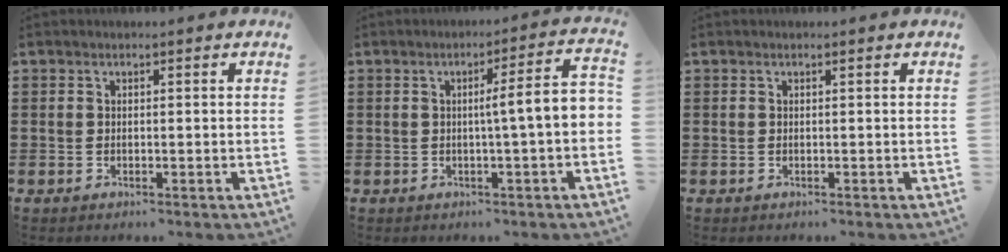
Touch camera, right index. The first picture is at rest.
{"total": 6.3, "force": [-0.2, 0.3, 6.3], "torque": [-0.104, -0.005, -0.010]}
{"total": 0.0}